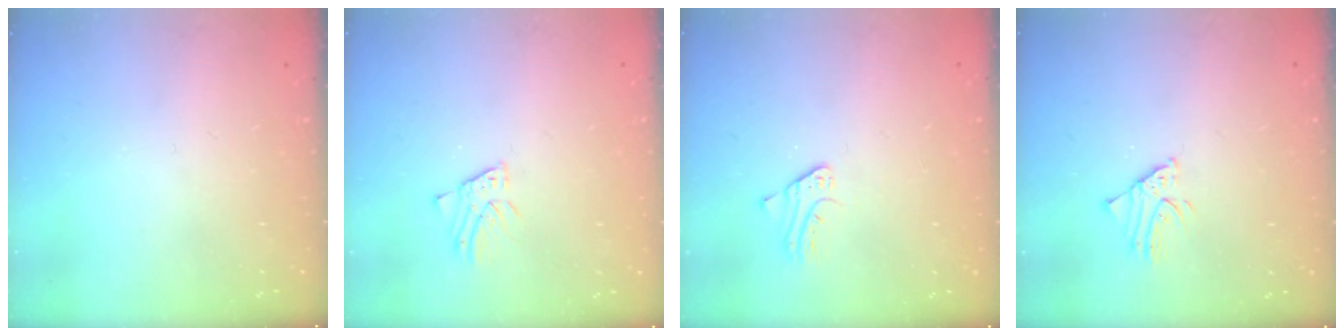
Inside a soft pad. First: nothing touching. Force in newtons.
{"total": 2.1, "press": 2.1, "slide": 0.1}
{"total": 1.8, "press": 1.7, "slide": 0.2}
{"total": 2.1, "press": 2.1, "slide": 0.1}